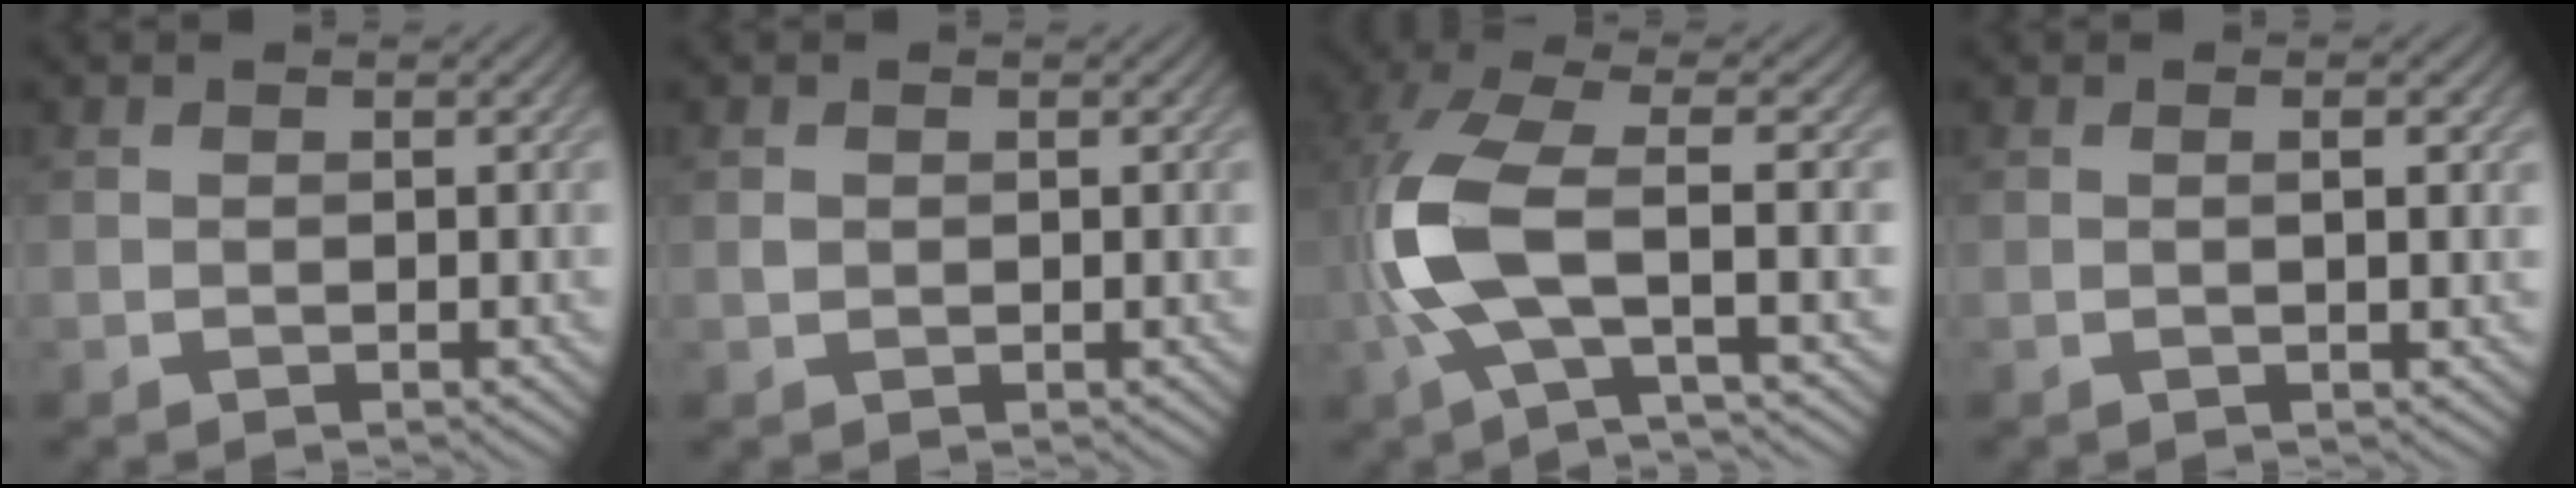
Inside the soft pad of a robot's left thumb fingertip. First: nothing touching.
{"total": 0.7, "force": [0.2, 0.6, 0.3], "torque": [-0.007, -0.003, 0.003]}
{"total": 9.5, "force": [-1.2, 3.0, 8.9], "torque": [-0.206, 0.010, -0.035]}
{"total": 1.6, "force": [0.3, 0.2, 1.6], "torque": [-0.026, 0.002, 0.001]}